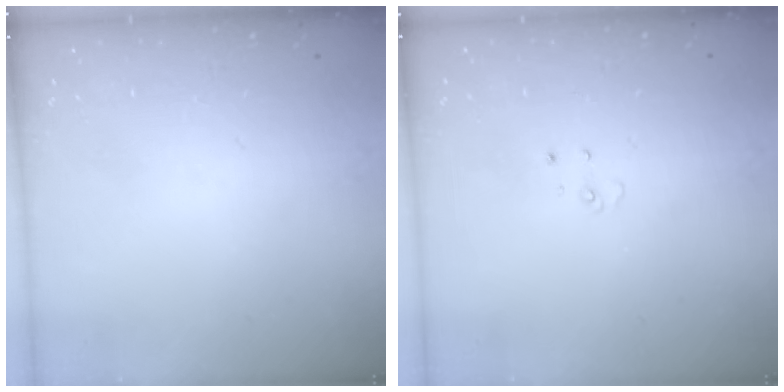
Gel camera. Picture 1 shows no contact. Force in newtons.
{"total": 2.7, "press": 2.7, "slide": 0.2}